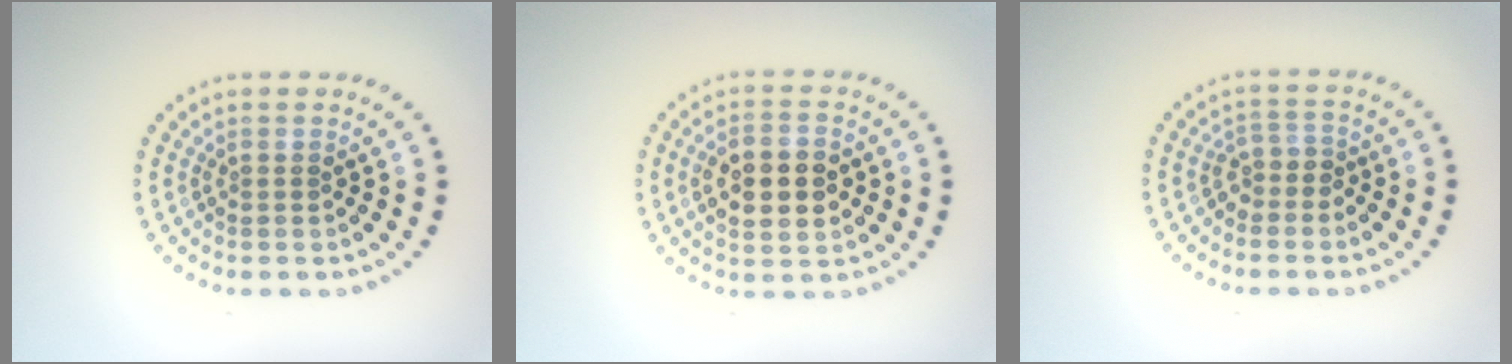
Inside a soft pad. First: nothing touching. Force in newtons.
{"total": 5.2, "press": 5.2, "slide": 0.2}
{"total": 1.8, "press": 1.4, "slide": 1.1}